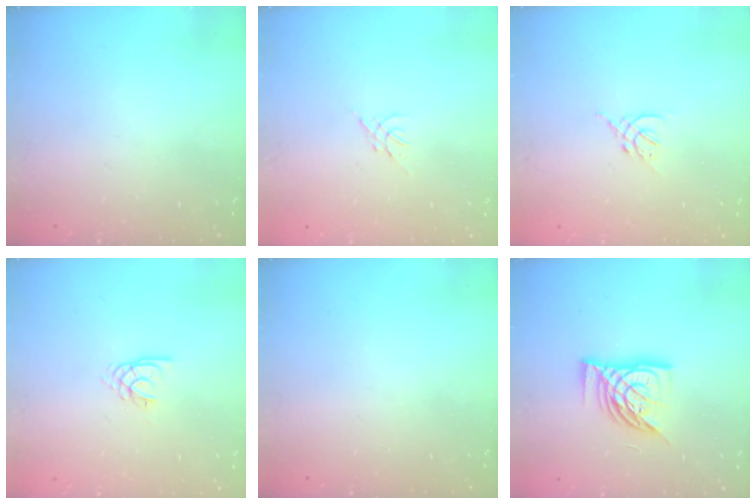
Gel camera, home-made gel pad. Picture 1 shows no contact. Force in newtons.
{"total": 0.0}
{"total": 1.6, "press": 1.5, "slide": 0.6}
{"total": 2.8, "press": 2.7, "slide": 0.3}
{"total": 0.0}
{"total": 11.6, "press": 11.5, "slide": 1.5}